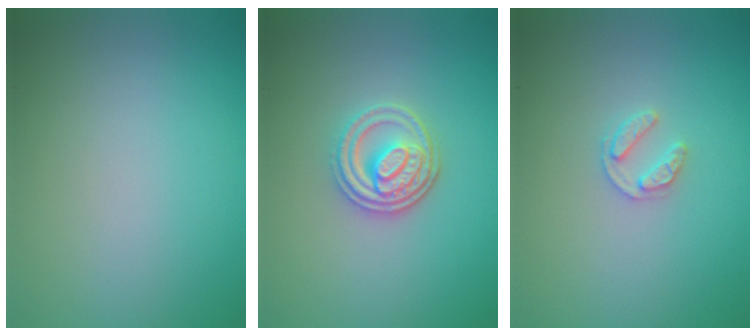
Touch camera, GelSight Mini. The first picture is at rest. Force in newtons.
{"total": 3.6, "press": 3.1, "slide": 1.9}
{"total": 1.6, "press": 1.6, "slide": 0.3}